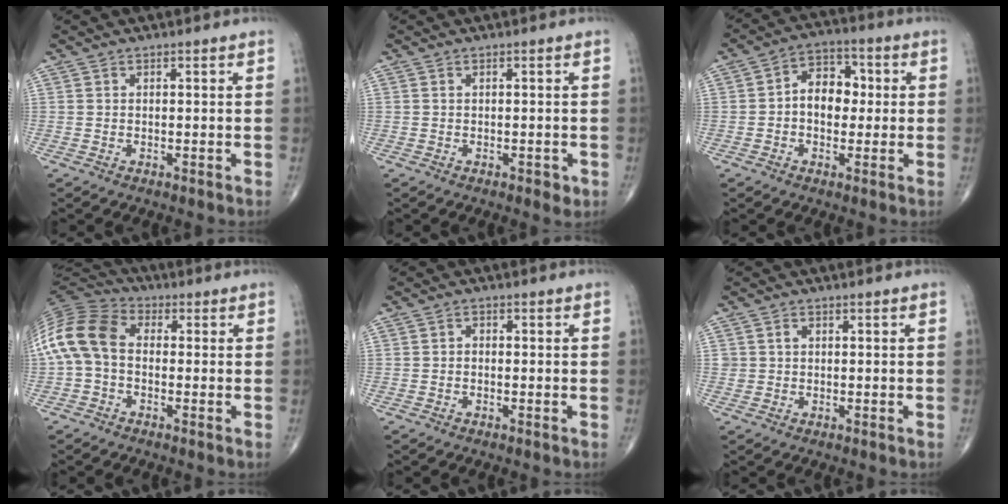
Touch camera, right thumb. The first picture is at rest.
{"total": 1.6, "force": [-0.6, 0.8, 1.3], "torque": [-0.013, -0.001, -0.005]}
{"total": 8.4, "force": [0.1, 6.1, 5.8], "torque": [-0.059, 0.024, -0.011]}
{"total": 12.8, "force": [-0.3, 8.8, 9.3], "torque": [-0.191, 0.031, -0.019]}
{"total": 1.0, "force": [-0.3, 0.8, 0.6], "torque": [-0.003, 0.005, -0.009]}
{"total": 1.3, "force": [0.2, 1.2, 0.5], "torque": [-0.004, 0.002, 0.003]}